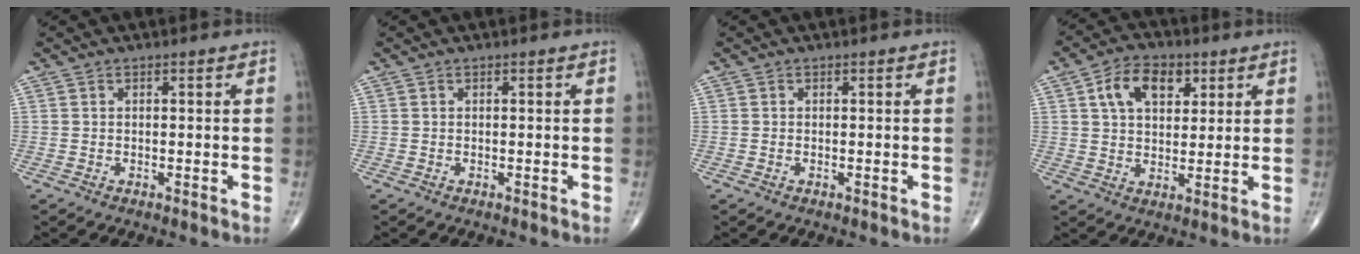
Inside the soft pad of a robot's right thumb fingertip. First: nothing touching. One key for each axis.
{"total": 0.0}
{"total": 0.0}
{"total": 10.0, "fx": 3.9, "fy": 6.3, "fz": 6.7, "tx": -0.090, "ty": -0.004, "tz": 0.065}